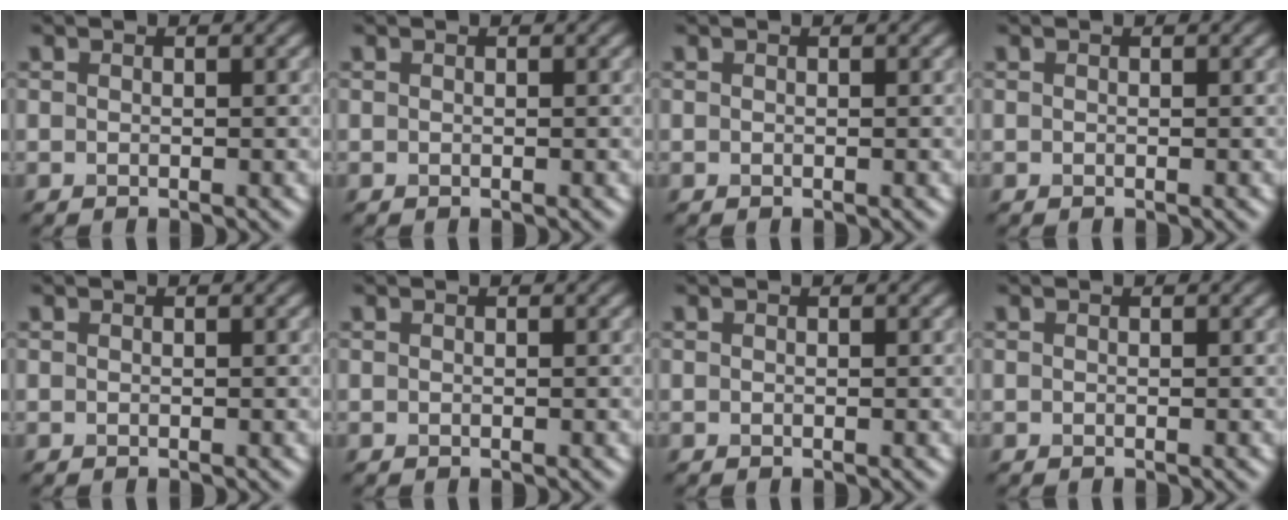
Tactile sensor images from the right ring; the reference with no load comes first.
{"total": 0.0}
{"total": 0.0}
{"total": 0.0}
{"total": 0.0}
{"total": 0.0}
{"total": 0.0}
{"total": 0.0}